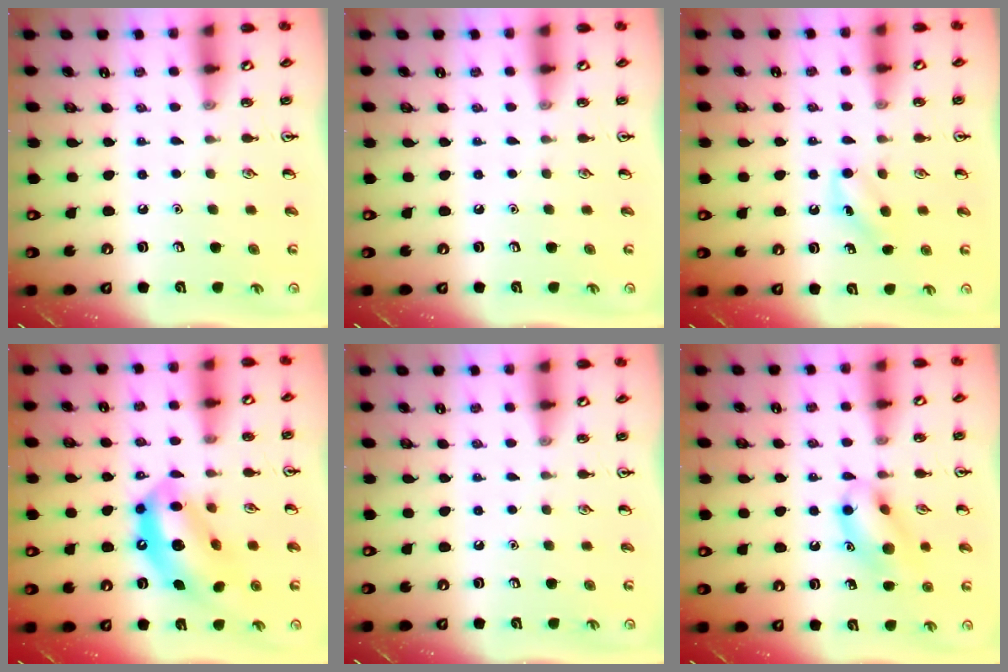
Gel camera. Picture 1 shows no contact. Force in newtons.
{"total": 0.0}
{"total": 7.5, "press": 7.3, "slide": 1.8}
{"total": 13.4, "press": 13.0, "slide": 3.5}
{"total": 0.0}
{"total": 12.1, "press": 12.1, "slide": 0.8}